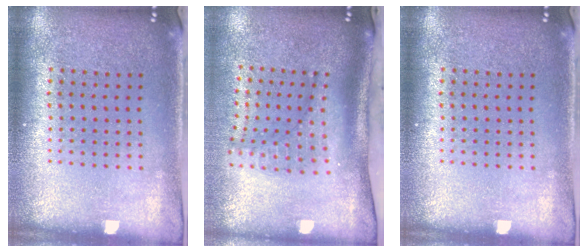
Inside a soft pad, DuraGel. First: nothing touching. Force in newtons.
{"total": 1.9, "press": 1.4, "slide": 1.3}
{"total": 0.0}